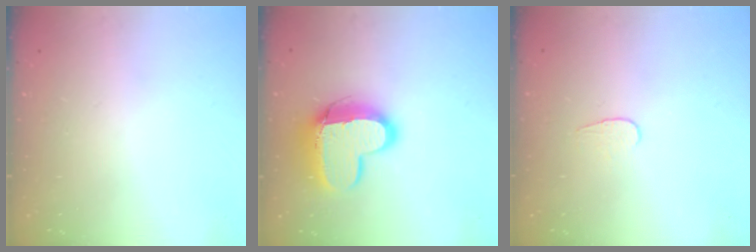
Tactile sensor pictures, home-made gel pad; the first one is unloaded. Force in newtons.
{"total": 14.2, "press": 14.2, "slide": 1.1}
{"total": 3.8, "press": 3.8, "slide": 0.4}